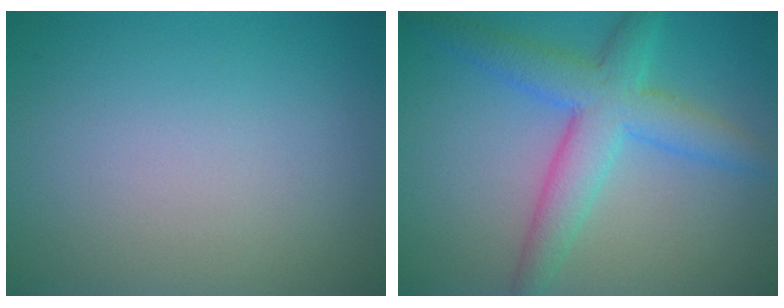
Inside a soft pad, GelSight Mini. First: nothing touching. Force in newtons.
{"total": 5.6, "press": 5.6, "slide": 0.2}